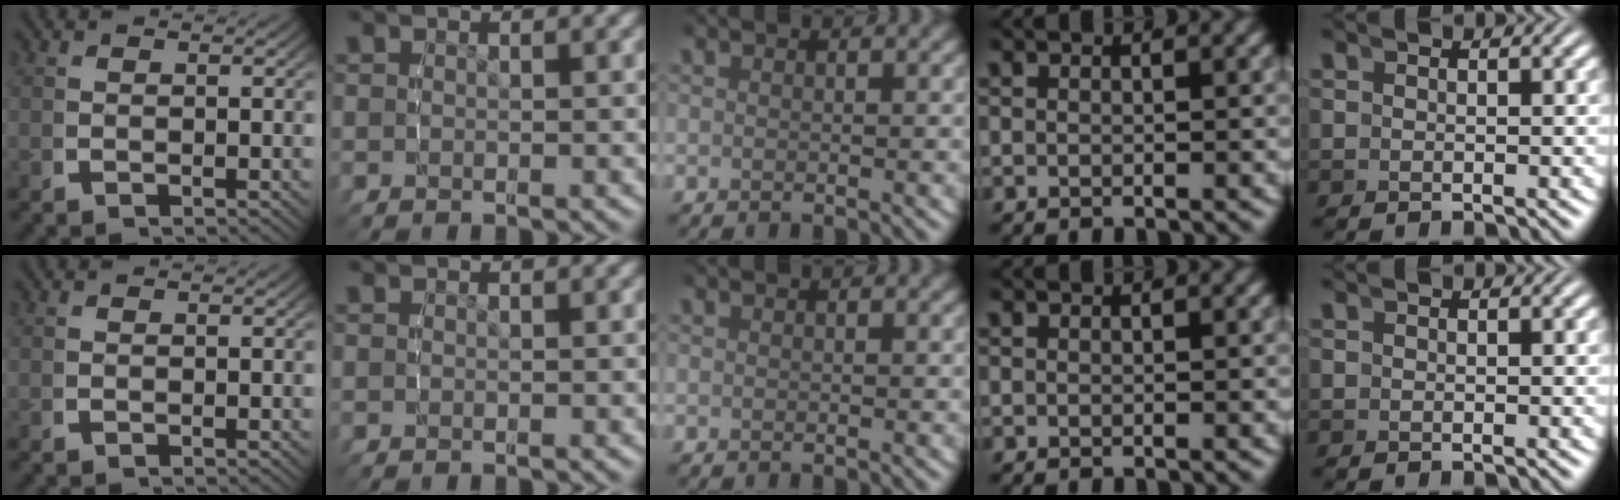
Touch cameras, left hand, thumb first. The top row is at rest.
{}